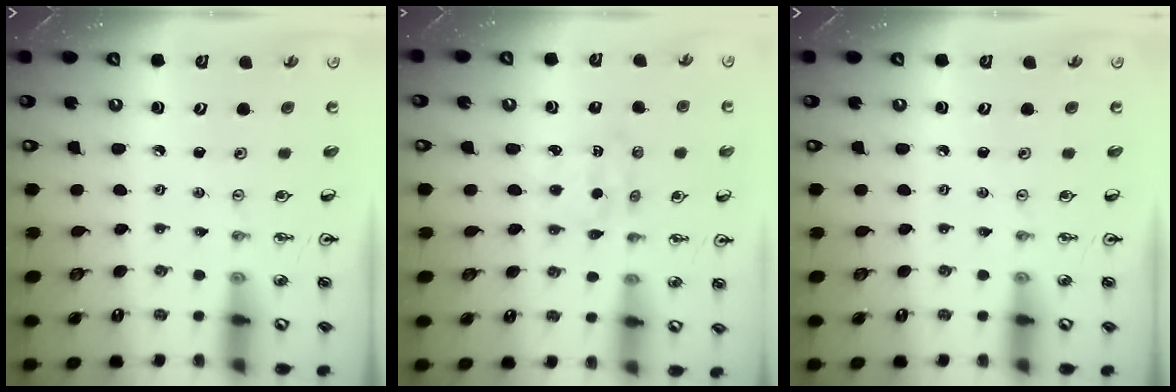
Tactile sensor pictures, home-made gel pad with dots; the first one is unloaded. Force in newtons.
{"total": 1.8, "press": 1.6, "slide": 0.6}
{"total": 0.0}